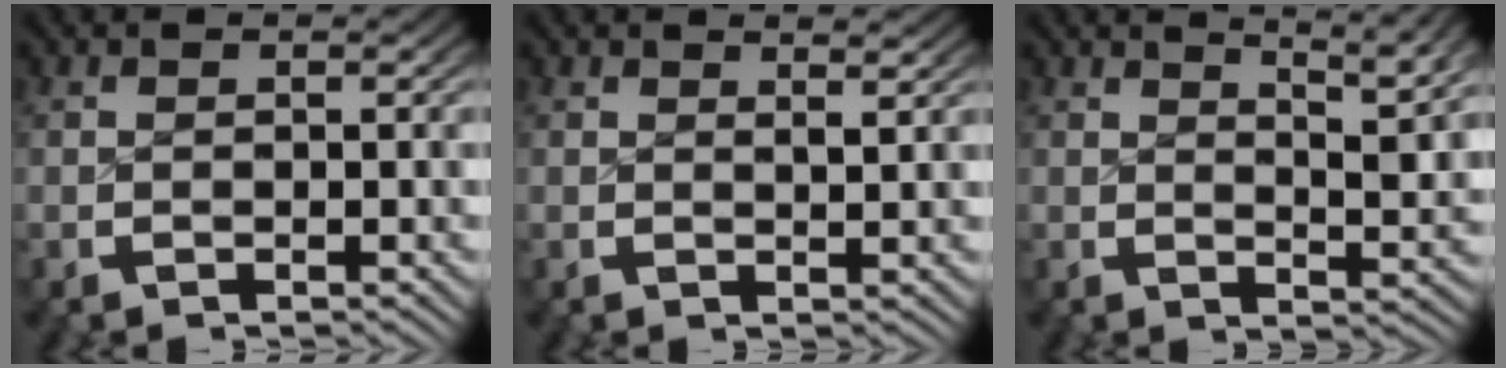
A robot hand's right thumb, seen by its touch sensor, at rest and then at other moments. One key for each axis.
{"total": 1.5, "fx": 1.3, "fy": 0.1, "fz": 0.7, "tx": -0.008, "ty": -0.003, "tz": 0.021}
{"total": 5.4, "fx": 3.3, "fy": 1.6, "fz": 3.9, "tx": -0.044, "ty": -0.001, "tz": 0.049}